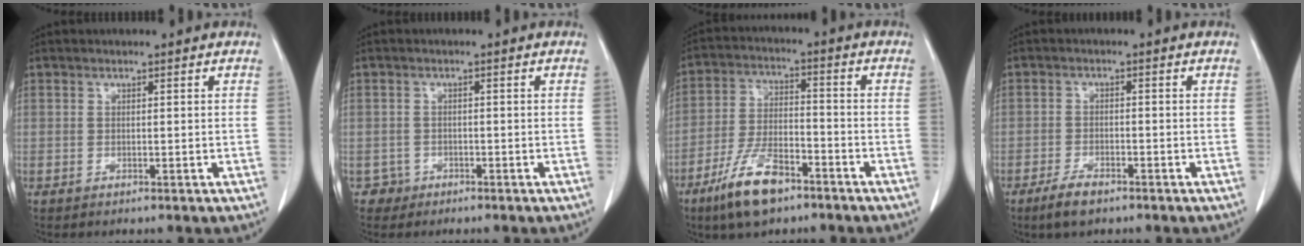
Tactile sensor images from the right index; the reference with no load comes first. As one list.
[{"total": 2.0, "force": [-1.1, 1.5, -0.5], "torque": [0.007, 0.011, -0.024]}, {"total": 10.6, "force": [-7.0, 3.5, 7.1], "torque": [-0.148, -0.010, -0.132]}, {"total": 3.9, "force": [-2.8, 1.2, 2.3], "torque": [-0.053, -0.004, -0.050]}]